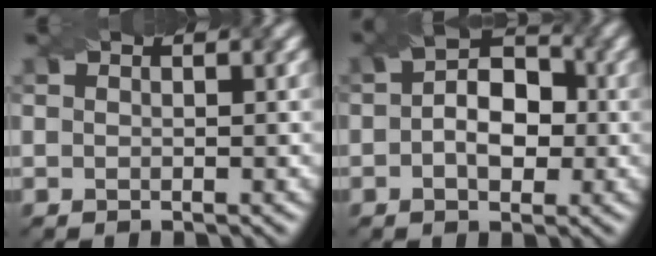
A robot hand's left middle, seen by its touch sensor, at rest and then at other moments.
{"total": 4.6, "force": [-0.8, 3.2, 3.2], "torque": [-0.033, 0.011, -0.003]}